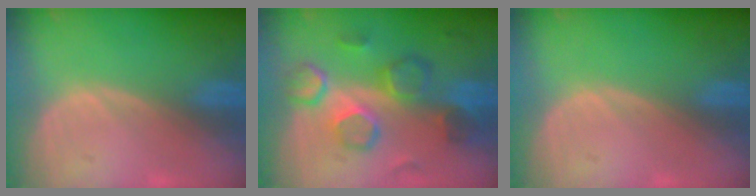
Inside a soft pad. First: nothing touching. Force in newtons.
{"total": 9.7, "press": 8.9, "slide": 3.8}
{"total": 0.0}